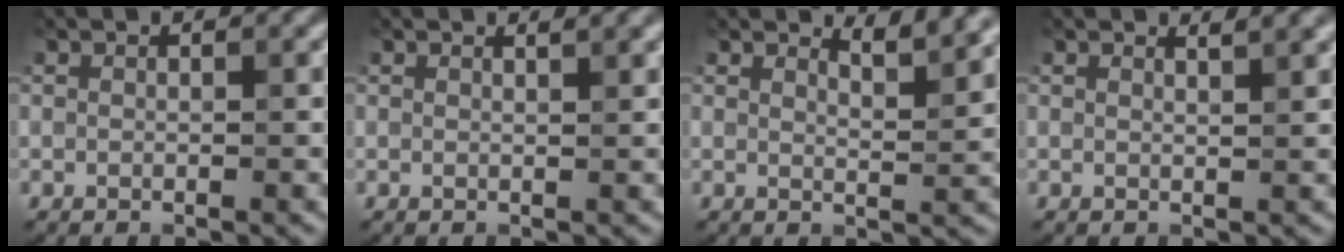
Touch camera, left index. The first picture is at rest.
{"total": 1.1, "force": [0.9, 0.3, 0.6], "torque": [-0.001, 0.000, 0.009]}
{"total": 2.7, "force": [2.4, 0.5, 1.1], "torque": [-0.010, -0.004, 0.031]}
{"total": 1.4, "force": [1.2, 0.3, 0.6], "torque": [-0.001, 0.002, 0.013]}